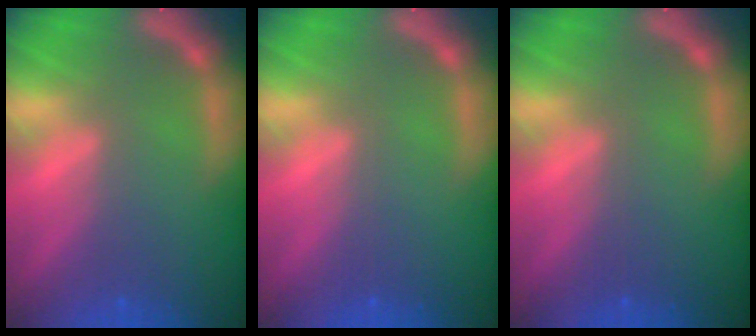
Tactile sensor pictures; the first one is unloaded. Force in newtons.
{"total": 0.0}
{"total": 0.0}